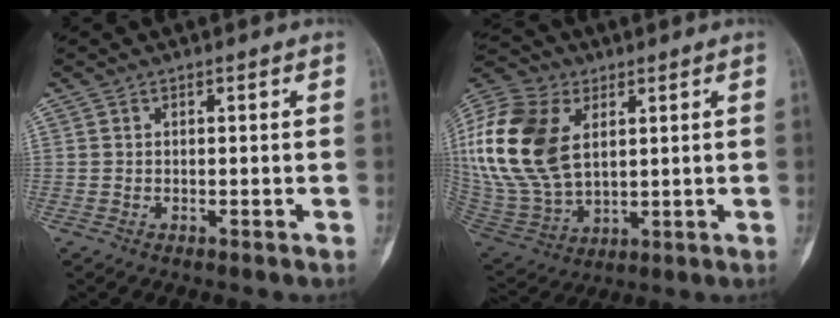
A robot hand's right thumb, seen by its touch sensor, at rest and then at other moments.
{"total": 23.3, "force": [5.8, 14.9, 17.0], "torque": [-0.376, -0.011, 0.115]}